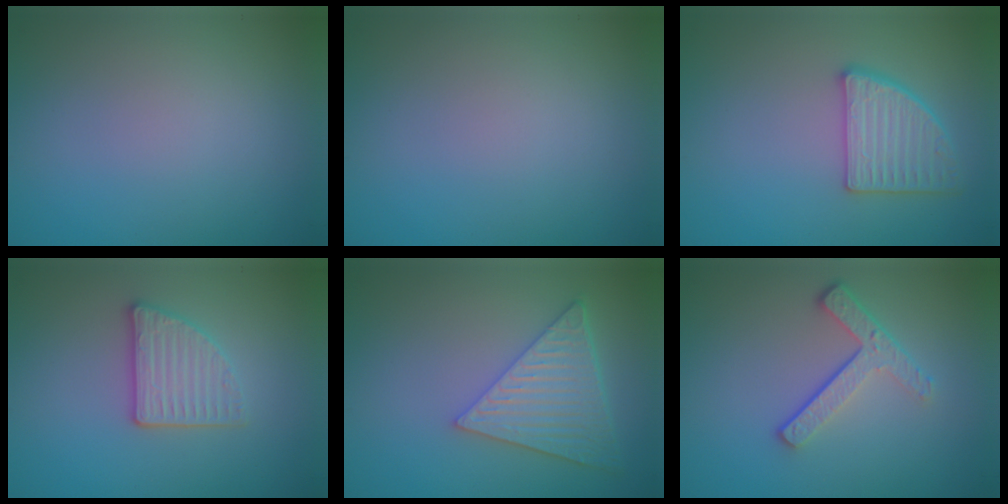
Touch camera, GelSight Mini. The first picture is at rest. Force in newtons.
{"total": 0.0}
{"total": 3.5, "press": 3.3, "slide": 1.1}
{"total": 3.1, "press": 2.9, "slide": 1.3}
{"total": 6.0, "press": 4.9, "slide": 3.4}
{"total": 3.7, "press": 2.7, "slide": 2.5}